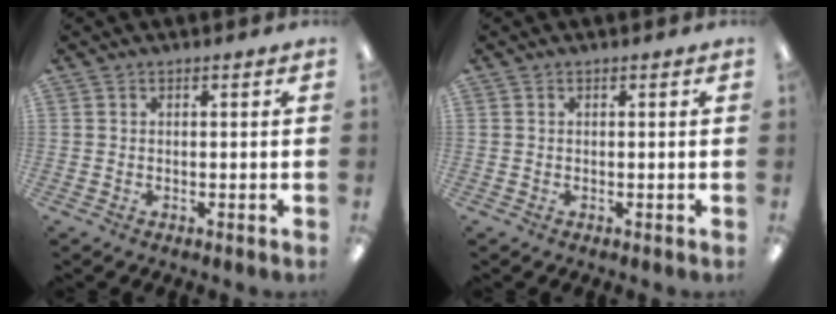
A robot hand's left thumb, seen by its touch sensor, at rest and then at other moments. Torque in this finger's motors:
{"motor_torque": [0.00, 0.00, 0.00, 0.00, 0.00]}